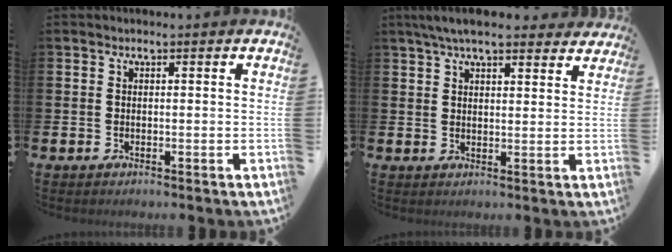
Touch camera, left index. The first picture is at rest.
{"total": 5.7, "force": [5.0, 1.2, 2.4], "torque": [-0.054, -0.010, 0.092]}